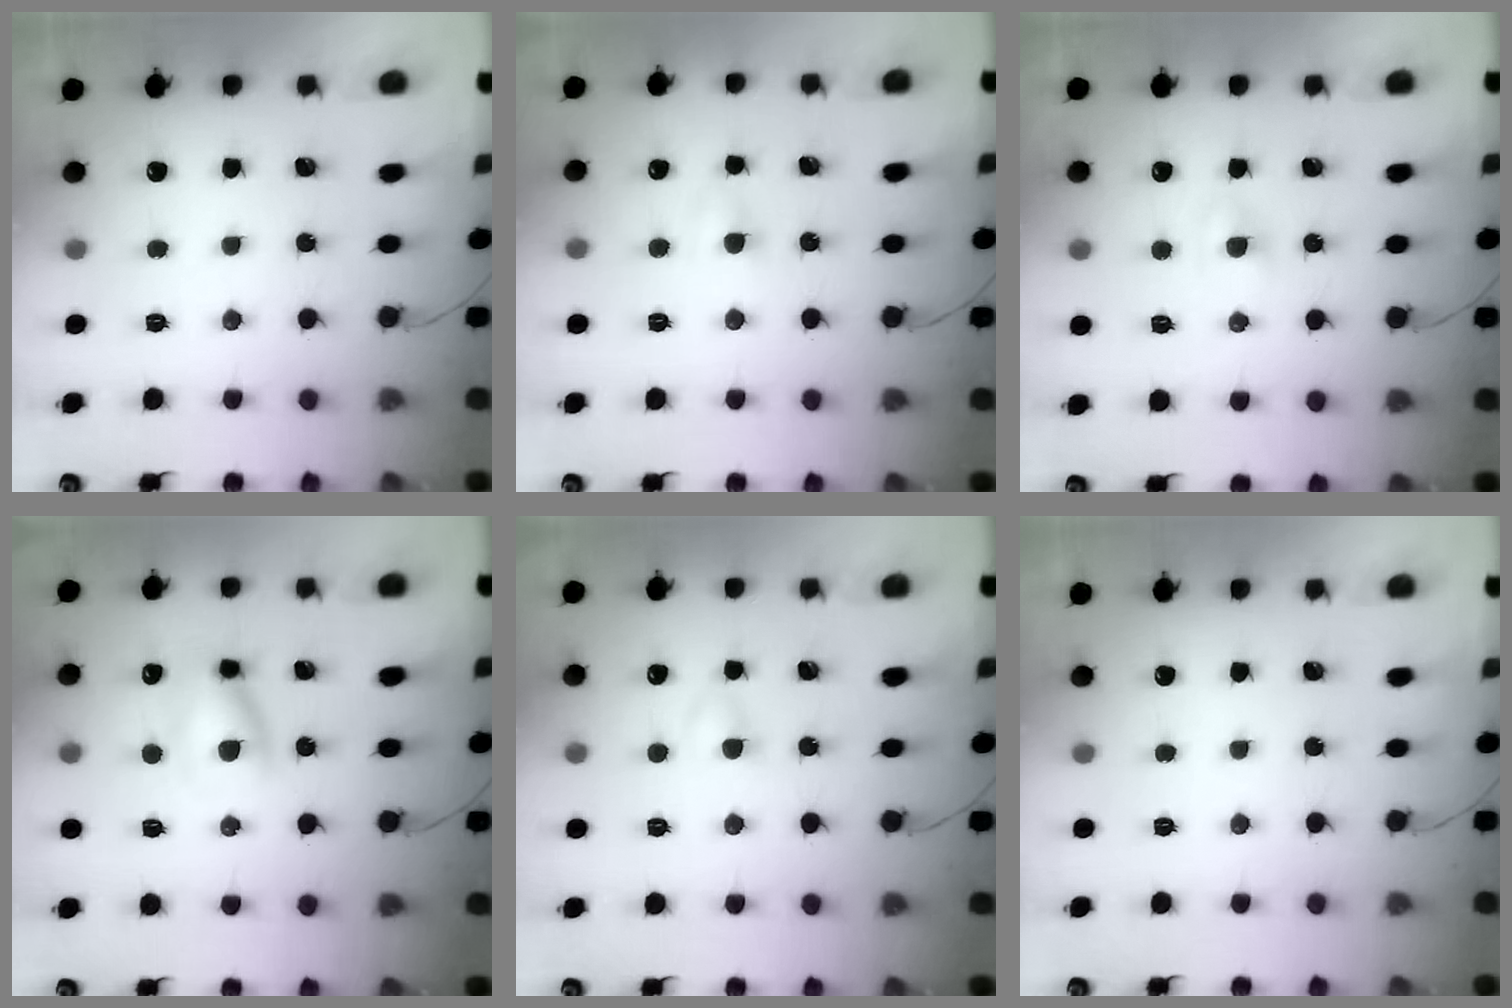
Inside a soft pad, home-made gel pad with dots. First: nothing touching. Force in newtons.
{"total": 3.5, "press": 3.3, "slide": 1.2}
{"total": 1.8, "press": 1.7, "slide": 0.7}
{"total": 9.8, "press": 9.6, "slide": 2.2}
{"total": 2.9, "press": 2.8, "slide": 0.9}
{"total": 0.0}